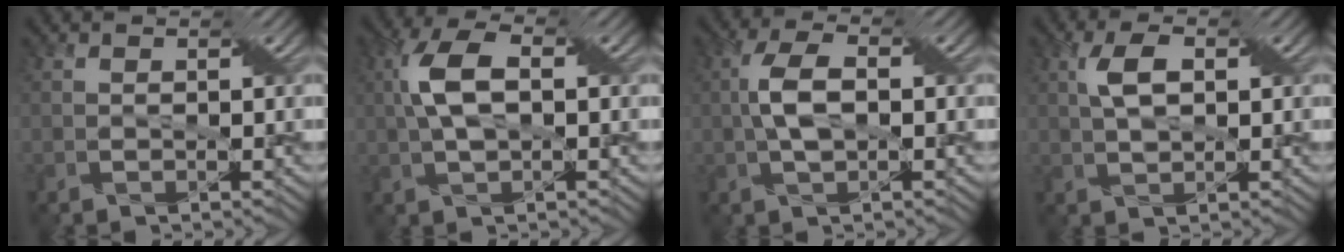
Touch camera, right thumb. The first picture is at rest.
{"total": 6.8, "force": [1.0, 3.1, 5.9], "torque": [-0.136, 0.016, 0.013]}
{"total": 5.0, "force": [0.1, 2.2, 4.5], "torque": [-0.103, 0.007, -0.001]}
{"total": 4.5, "force": [1.3, 2.0, 3.8], "torque": [-0.081, 0.009, 0.024]}